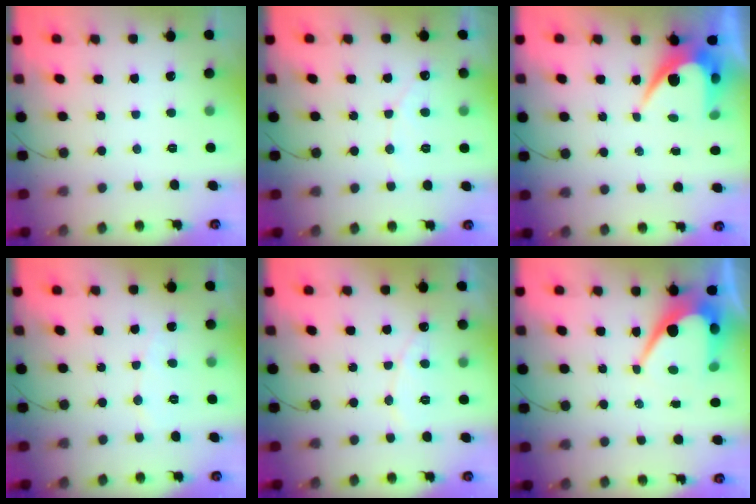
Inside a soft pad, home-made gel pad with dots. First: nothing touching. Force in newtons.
{"total": 4.2, "press": 4.2, "slide": 0.3}
{"total": 7.4, "press": 7.4, "slide": 0.1}
{"total": 3.0, "press": 2.9, "slide": 0.3}
{"total": 6.1, "press": 6.1, "slide": 0.5}
{"total": 10.7, "press": 10.7, "slide": 0.8}